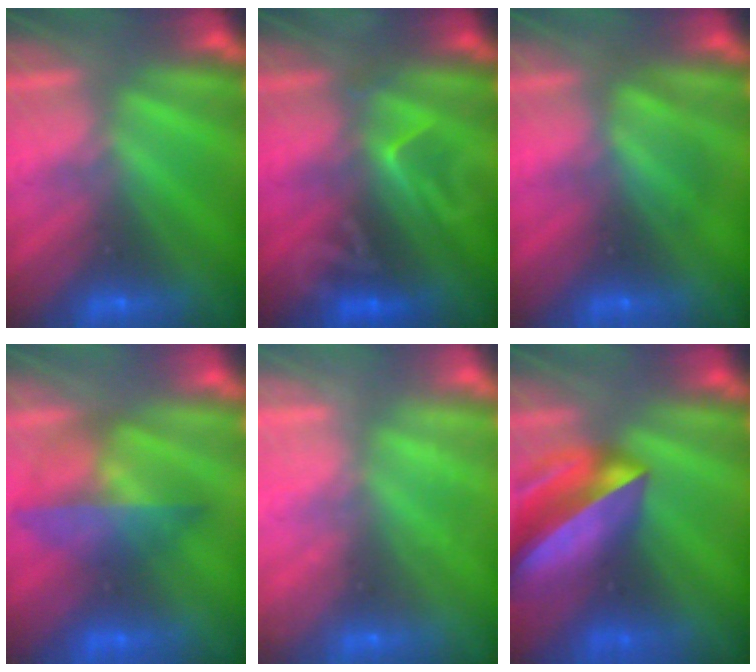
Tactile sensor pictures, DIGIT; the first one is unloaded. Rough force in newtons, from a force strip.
{"total": 2.4}
{"total": 2.4}
{"total": 3.9}
{"total": 2.2}
{"total": 8.1}